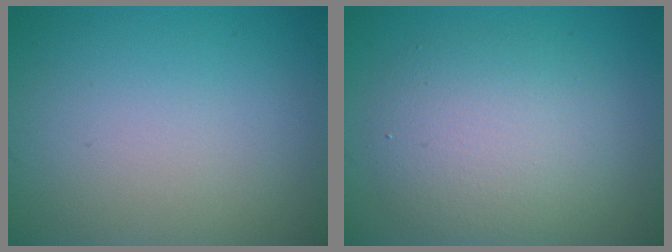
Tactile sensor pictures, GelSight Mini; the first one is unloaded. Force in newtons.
{"total": 5.2, "press": 5.2, "slide": 0.5}